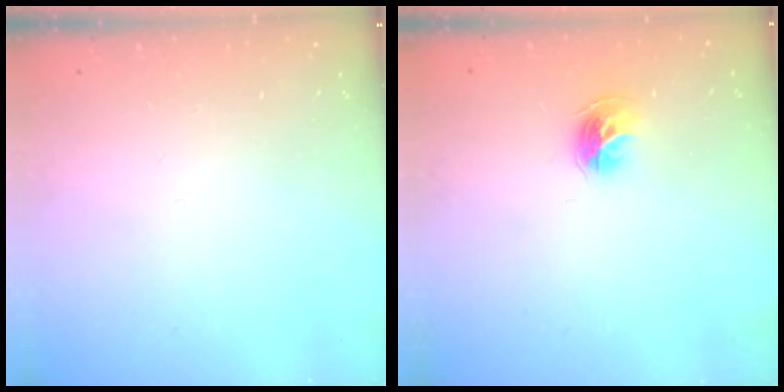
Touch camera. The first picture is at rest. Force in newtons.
{"total": 8.0, "press": 8.0, "slide": 0.7}